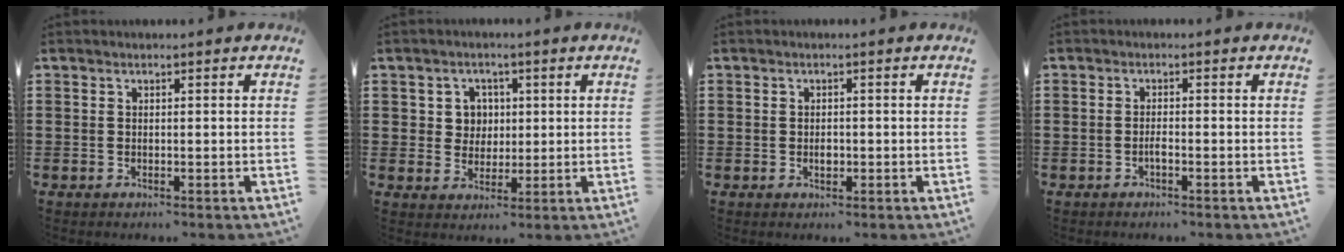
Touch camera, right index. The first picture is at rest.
{"total": 4.1, "force": [0.9, 3.9, 1.2], "torque": [-0.041, 0.014, 0.014]}
{"total": 1.4, "force": [-0.3, 1.0, 1.0], "torque": [-0.019, 0.003, -0.006]}
{"total": 1.3, "force": [-0.7, 0.3, 1.1], "torque": [-0.022, 0.000, -0.012]}